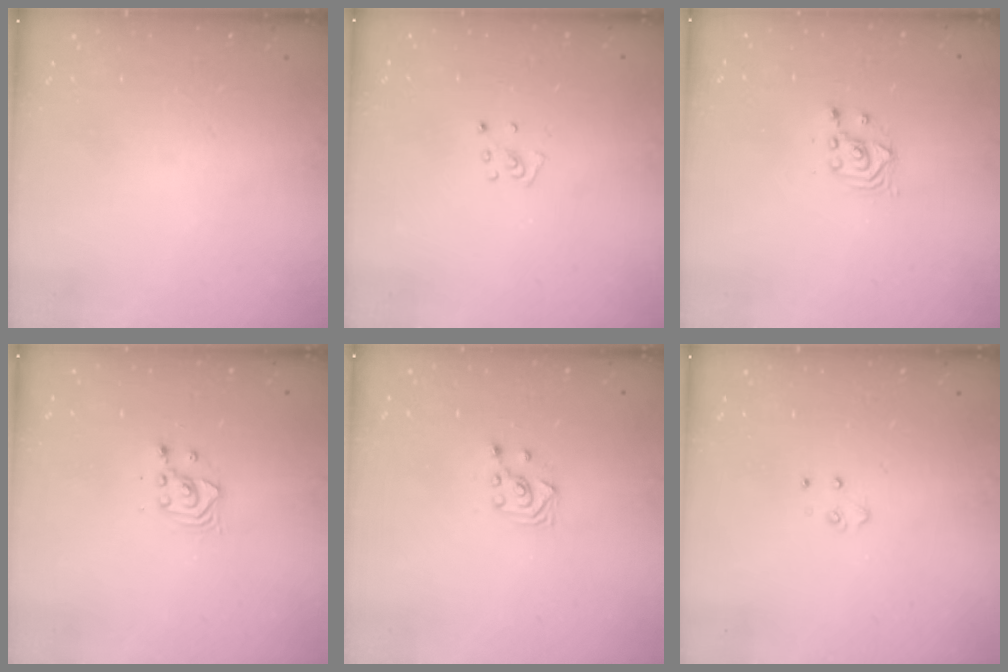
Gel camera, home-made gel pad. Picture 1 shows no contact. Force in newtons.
{"total": 3.7, "press": 3.7, "slide": 0.3}
{"total": 2.4, "press": 2.4, "slide": 0.2}
{"total": 3.7, "press": 3.7, "slide": 0.3}
{"total": 2.6, "press": 2.6, "slide": 0.3}
{"total": 3.6, "press": 3.6, "slide": 0.4}